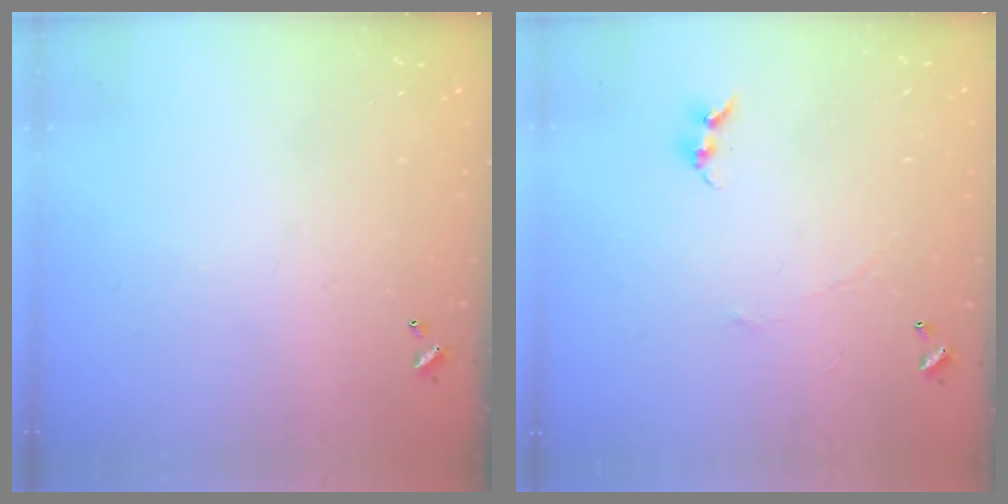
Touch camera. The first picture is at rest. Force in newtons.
{"total": 0.7, "press": 0.4, "slide": 0.6}